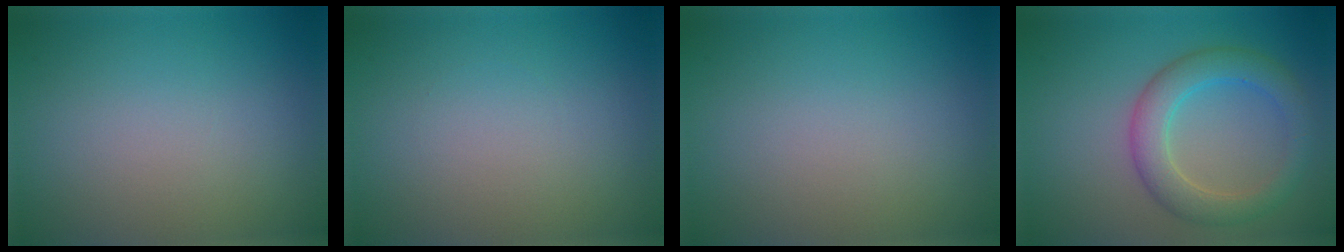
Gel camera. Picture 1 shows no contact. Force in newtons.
{"total": 0.0}
{"total": 0.0}
{"total": 4.4, "press": 4.4, "slide": 0.3}